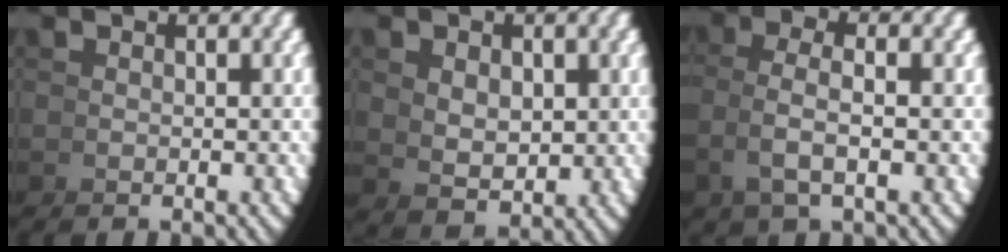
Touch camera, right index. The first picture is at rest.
{"total": 1.9, "force": [0.8, 0.8, 1.6], "torque": [-0.023, -0.010, 0.035]}
{"total": 2.6, "force": [0.5, 0.0, 2.6], "torque": [-0.051, 0.005, 0.017]}